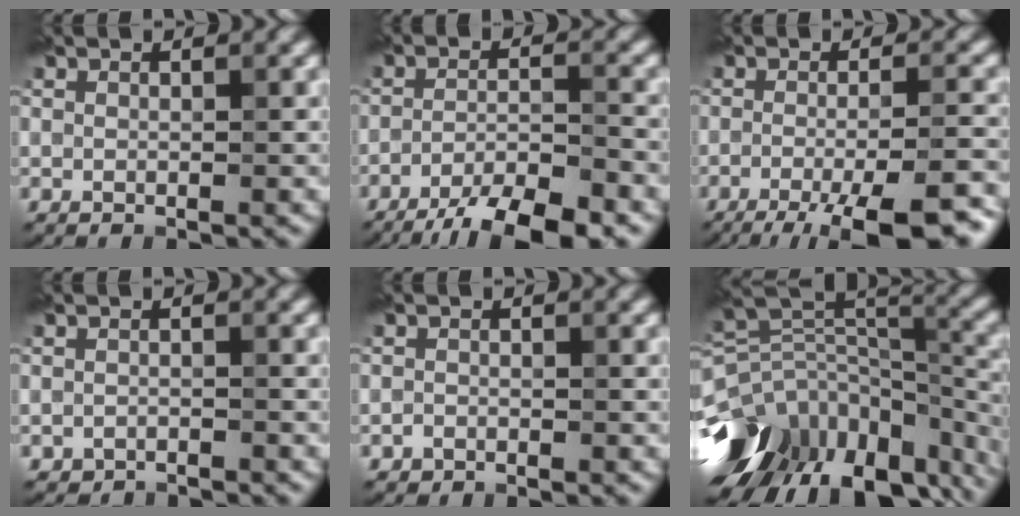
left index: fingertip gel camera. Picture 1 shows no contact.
{"total": 7.9, "force": [-6.0, 1.6, 4.9], "torque": [-0.075, 0.002, -0.103]}
{"total": 11.6, "force": [-7.8, 2.7, 8.2], "torque": [-0.107, -0.013, -0.099]}
{"total": 1.9, "force": [-1.9, 0.3, 0.0], "torque": [0.003, -0.005, -0.029]}
{"total": 0.7, "force": [-0.6, 0.5, 0.1], "torque": [0.001, -0.001, -0.011]}
{"total": 14.3, "force": [-6.6, 8.9, 8.9], "torque": [-0.188, -0.008, -0.084]}